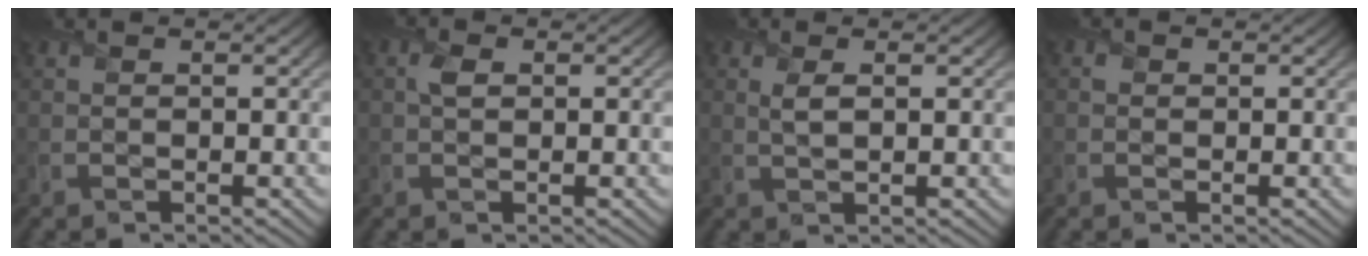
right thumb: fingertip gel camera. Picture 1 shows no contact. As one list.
[{"total": 1.4, "force": [0.4, 0.9, 1.1], "torque": [-0.024, 0.003, 0.003]}, {"total": 2.0, "force": [0.7, 0.7, 1.8], "torque": [-0.045, 0.001, 0.014]}, {"total": 0.6, "force": [0.1, 0.6, 0.1], "torque": [0.000, -0.001, -0.004]}]